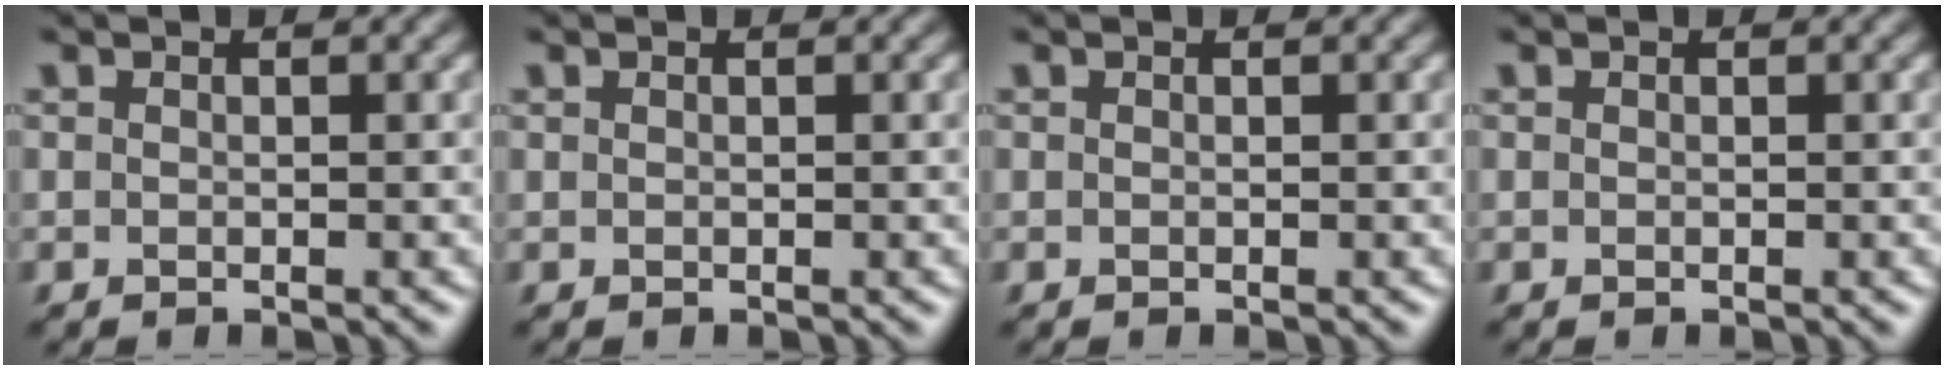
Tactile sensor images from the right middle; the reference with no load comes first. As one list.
[{"total": 0.0}, {"total": 0.0}, {"total": 0.0}]